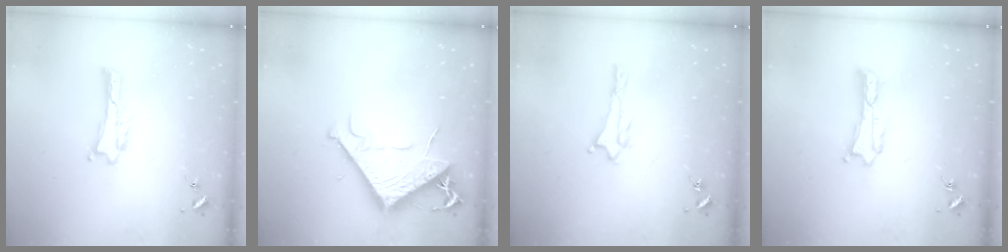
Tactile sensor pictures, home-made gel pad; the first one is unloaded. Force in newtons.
{"total": 8.6, "press": 8.5, "slide": 1.2}
{"total": 1.0, "press": 1.0, "slide": 0.1}
{"total": 0.6, "press": 0.6, "slide": 0.2}